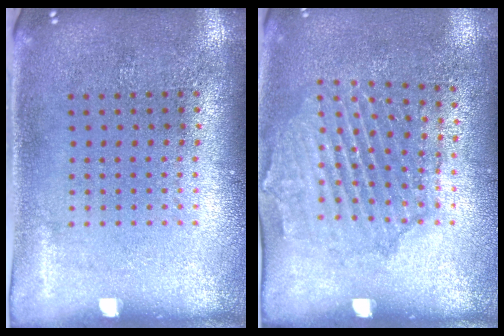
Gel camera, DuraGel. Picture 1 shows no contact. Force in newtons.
{"total": 1.6, "press": 1.5, "slide": 0.4}